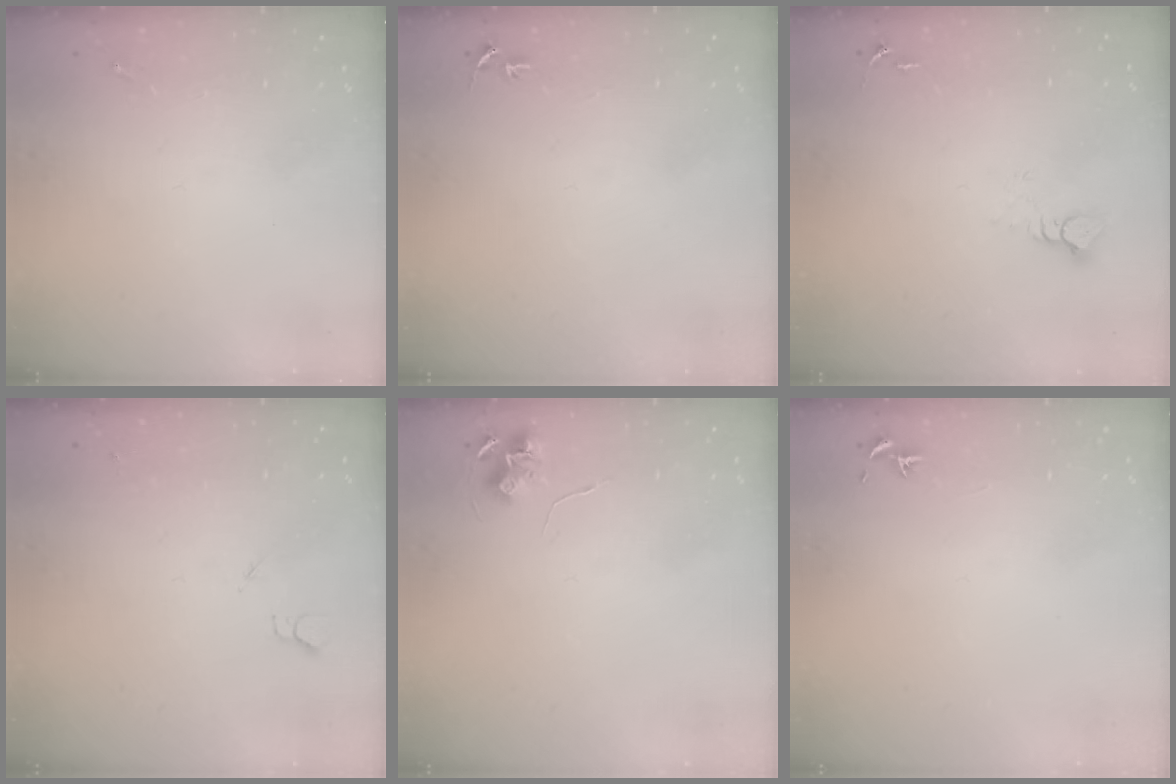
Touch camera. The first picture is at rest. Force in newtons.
{"total": 3.1, "press": 3.1, "slide": 0.3}
{"total": 3.9, "press": 3.9, "slide": 0.2}
{"total": 2.7, "press": 2.6, "slide": 0.3}
{"total": 6.0, "press": 6.0, "slide": 0.4}
{"total": 0.8, "press": 0.7, "slide": 0.3}